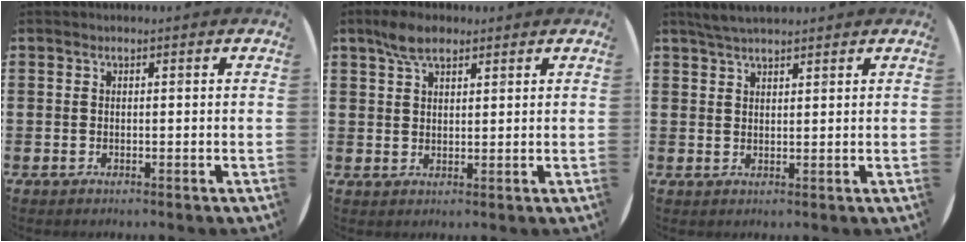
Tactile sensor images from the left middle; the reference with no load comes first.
{"total": 4.3, "force": [3.3, 2.0, 2.0], "torque": [-0.037, 0.004, 0.059]}
{"total": 3.3, "force": [3.0, 0.6, 1.0], "torque": [-0.025, 0.001, 0.057]}